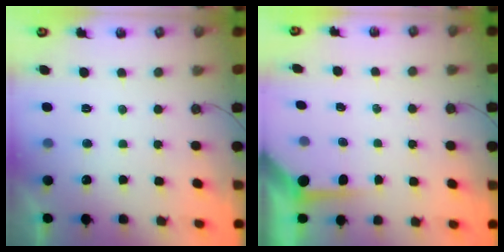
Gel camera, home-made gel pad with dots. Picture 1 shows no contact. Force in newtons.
{"total": 3.8, "press": 3.8, "slide": 0.3}